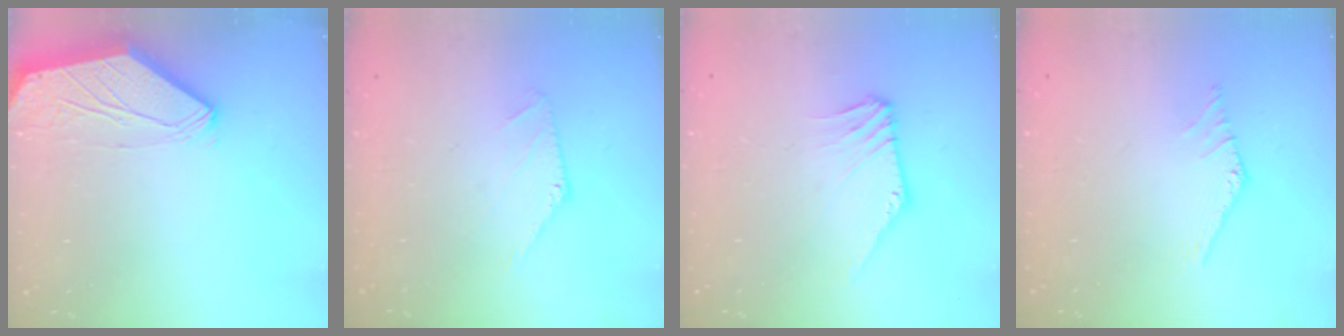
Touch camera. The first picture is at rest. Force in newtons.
{"total": 0.0}
{"total": 3.4, "press": 3.4, "slide": 0.1}
{"total": 0.0}